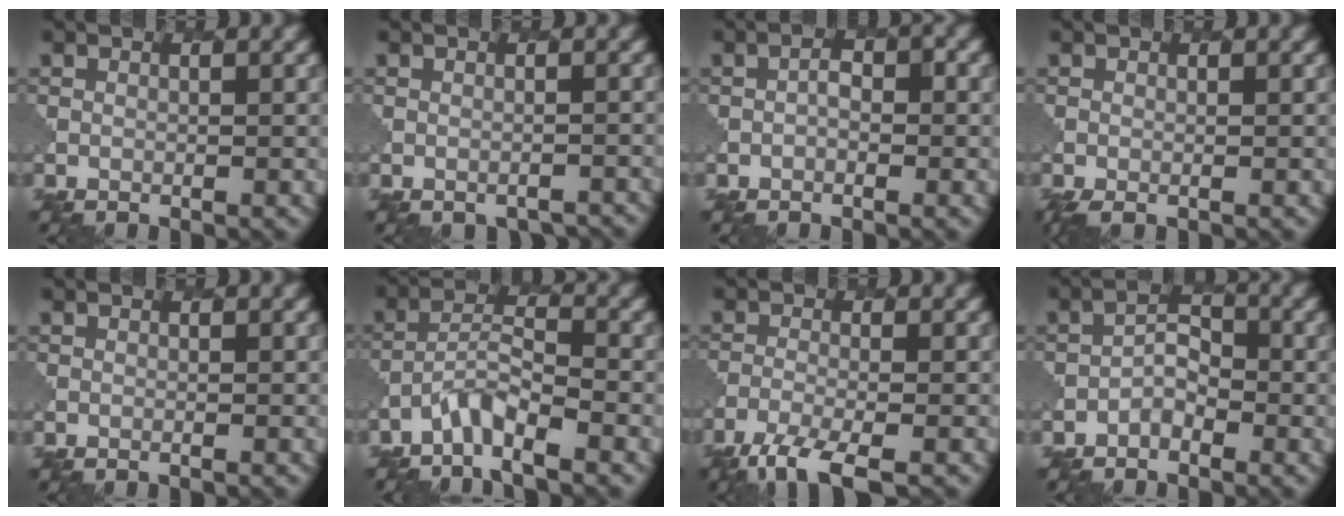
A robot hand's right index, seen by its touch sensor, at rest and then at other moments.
{"total": 1.9, "force": [-1.7, 0.6, 0.6], "torque": [-0.012, -0.004, -0.017]}
{"total": 1.2, "force": [-0.3, 0.7, 0.9], "torque": [-0.013, 0.002, -0.007]}
{"total": 1.8, "force": [-1.1, 0.6, 1.3], "torque": [-0.027, -0.005, -0.017]}
{"total": 0.0}
{"total": 3.3, "force": [-2.7, 0.5, 1.8], "torque": [-0.038, 0.004, -0.060]}
{"total": 4.6, "force": [-3.5, 0.9, 2.9], "torque": [-0.053, -0.012, -0.073]}
{"total": 1.7, "force": [-1.1, 1.0, 0.8], "torque": [-0.012, 0.007, -0.022]}